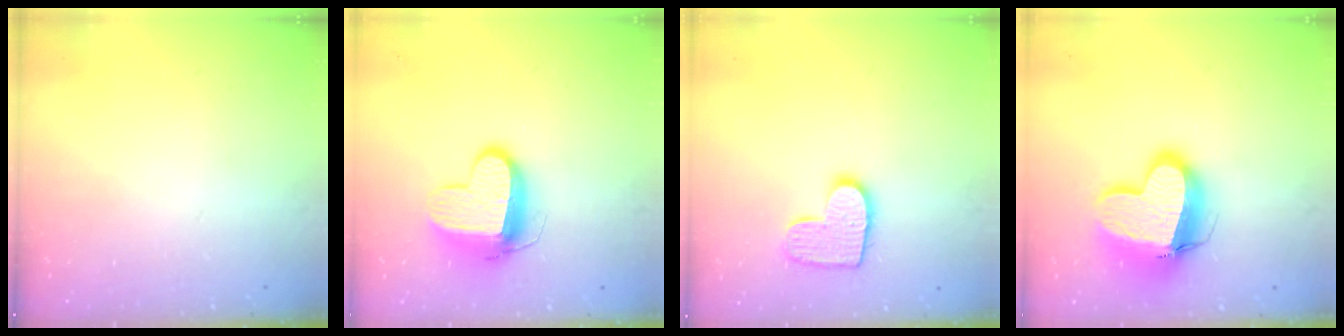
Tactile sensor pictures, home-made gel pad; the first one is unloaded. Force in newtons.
{"total": 11.7, "press": 11.6, "slide": 1.3}
{"total": 10.8, "press": 10.8, "slide": 0.5}
{"total": 15.5, "press": 15.3, "slide": 2.2}